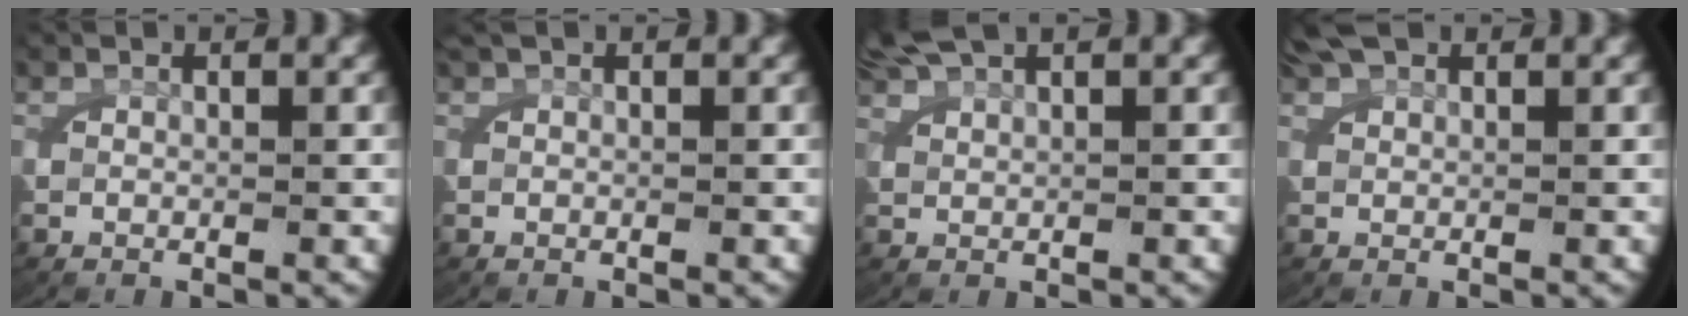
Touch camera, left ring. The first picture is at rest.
{"total": 0.5, "force": [0.4, -0.2, 0.3], "torque": [-0.008, 0.007, 0.006]}
{"total": 2.3, "force": [2.1, 0.0, 1.0], "torque": [-0.024, 0.008, 0.042]}
{"total": 1.4, "force": [1.3, -0.2, 0.4], "torque": [-0.011, 0.003, 0.030]}